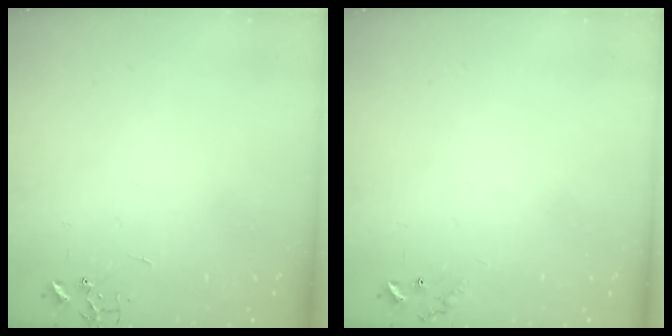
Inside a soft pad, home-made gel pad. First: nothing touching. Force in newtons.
{"total": 6.6, "press": 6.6, "slide": 0.5}